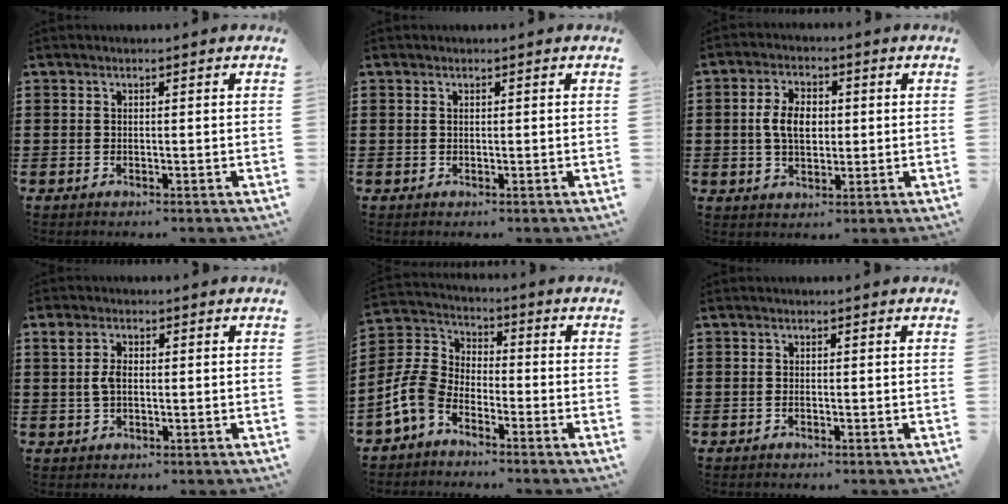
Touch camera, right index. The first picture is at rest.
{"total": 0.0}
{"total": 5.6, "force": [0.2, 3.5, 4.4], "torque": [-0.090, 0.007, -0.002]}
{"total": 3.3, "force": [0.4, 1.9, 2.6], "torque": [-0.064, 0.010, 0.003]}
{"total": 6.8, "force": [-4.0, 4.1, 3.7], "torque": [-0.119, -0.004, -0.090]}
{"total": 0.0}